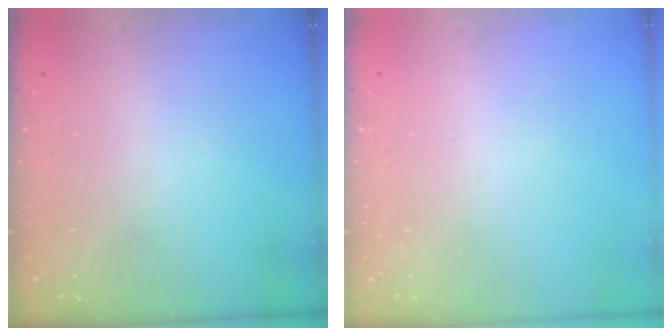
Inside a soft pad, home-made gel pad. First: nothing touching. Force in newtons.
{"total": 0.0}